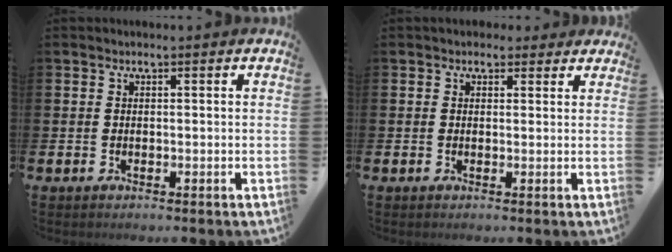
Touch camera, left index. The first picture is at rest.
{"total": 1.7, "force": [1.4, 1.0, -0.1], "torque": [0.011, 0.002, 0.021]}